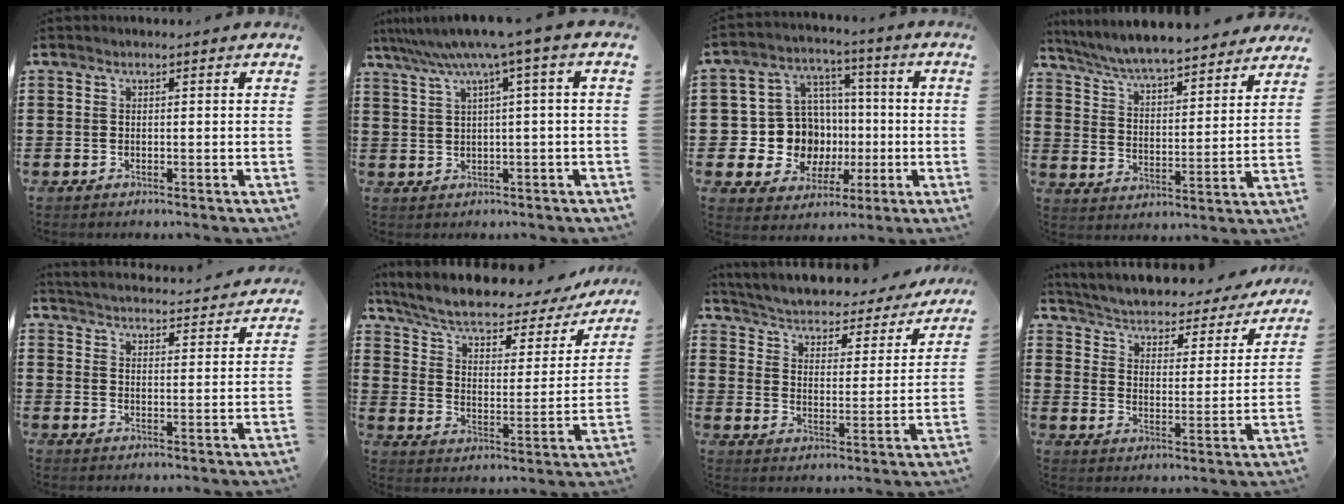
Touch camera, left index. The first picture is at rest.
{"total": 5.6, "force": [2.1, -0.6, 5.2], "torque": [-0.104, -0.020, 0.031]}
{"total": 10.7, "force": [-0.7, 10.1, 3.3], "torque": [-0.112, 0.000, -0.001]}
{"total": 6.4, "force": [6.2, 0.3, 1.7], "torque": [-0.061, -0.039, 0.108]}
{"total": 4.1, "force": [4.0, -0.5, 0.0], "torque": [-0.022, -0.033, 0.067]}
{"total": 6.2, "force": [4.9, 1.7, 3.4], "torque": [-0.087, -0.032, 0.079]}
{"total": 2.6, "force": [2.5, 0.4, 0.4], "torque": [-0.027, -0.028, 0.030]}
{"total": 2.3, "force": [2.2, 0.6, 0.5], "torque": [-0.028, -0.026, 0.025]}